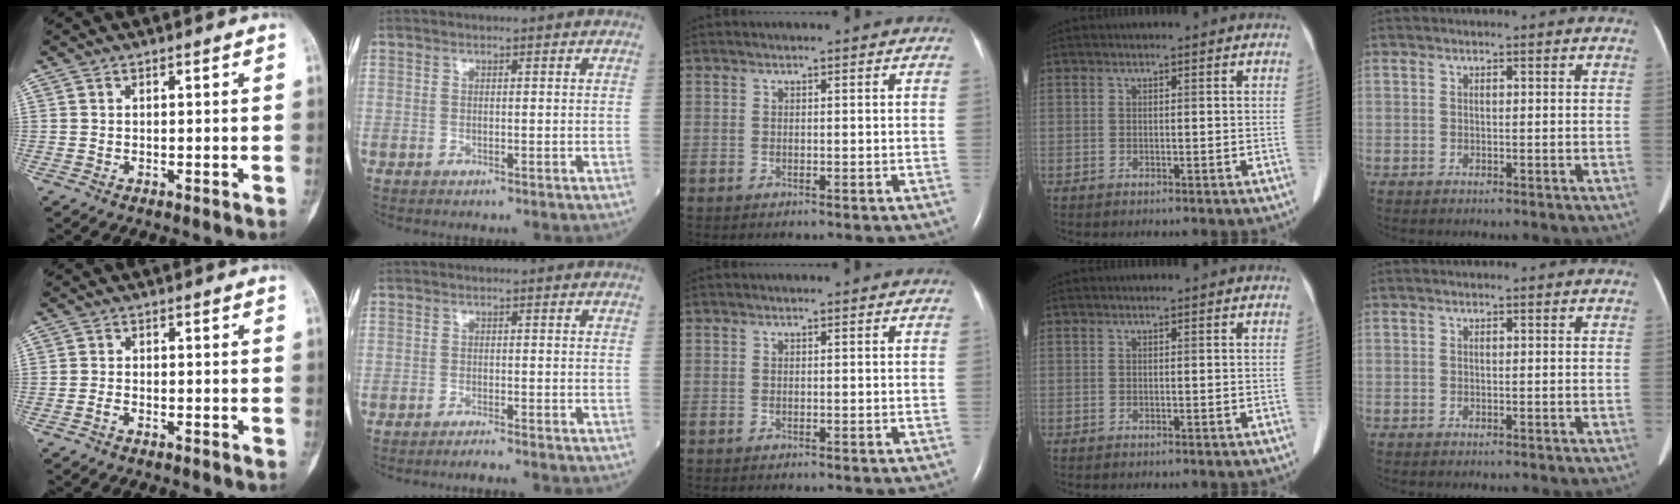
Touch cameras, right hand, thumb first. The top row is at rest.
{"thumb": {"total": 1.4, "force": [-1.0, 0.6, 0.7], "torque": [-0.016, 0.008, -0.022]}, "index": {"total": 2.2, "force": [-2.1, -0.5, 0.5], "torque": [-0.011, -0.005, -0.036]}}